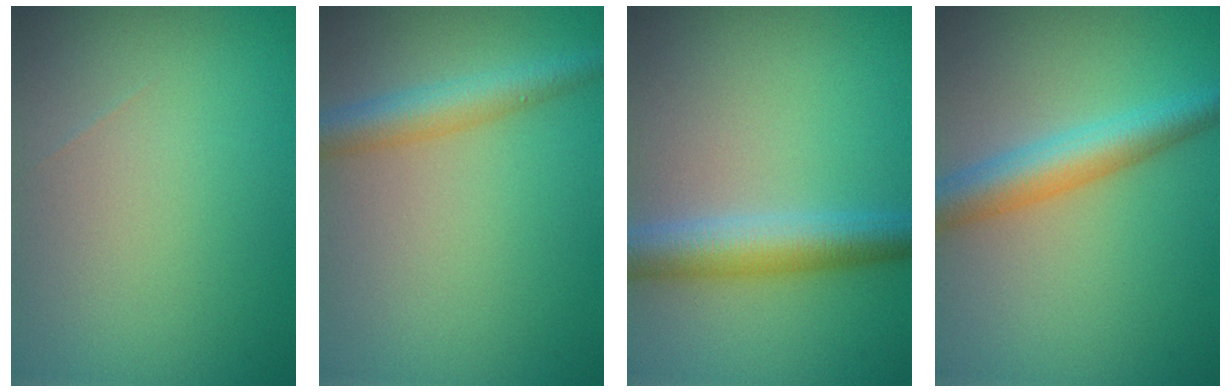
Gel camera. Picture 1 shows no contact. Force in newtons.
{"total": 3.7, "press": 3.7, "slide": 0.2}
{"total": 4.7, "press": 4.7, "slide": 0.1}
{"total": 4.9, "press": 4.9, "slide": 0.1}